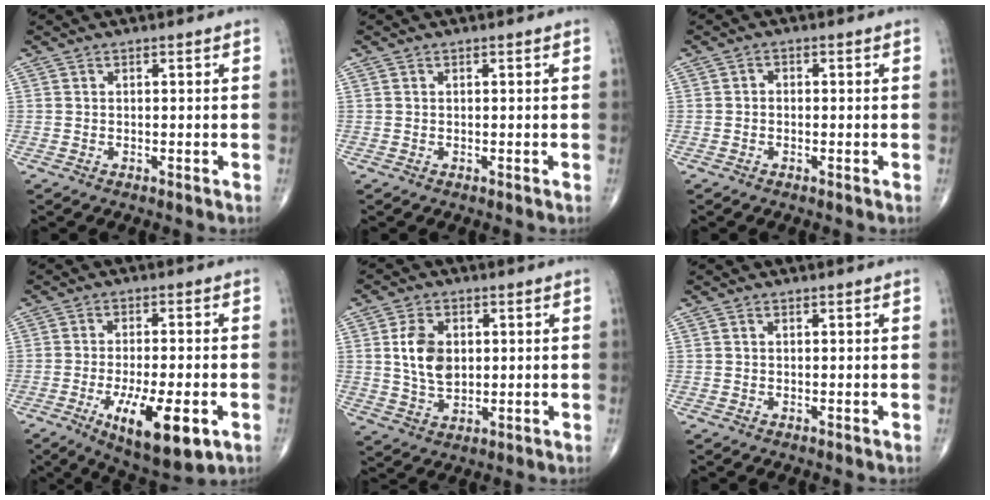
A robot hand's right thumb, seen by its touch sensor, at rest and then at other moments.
{"total": 0.0}
{"total": 1.1, "force": [-0.2, 0.9, 0.5], "torque": [-0.001, 0.004, -0.008]}
{"total": 13.6, "force": [-5.1, 4.3, 11.8], "torque": [-0.186, -0.008, -0.072]}
{"total": 8.6, "force": [1.5, 5.8, 6.2], "torque": [-0.102, -0.008, 0.032]}
{"total": 0.0}